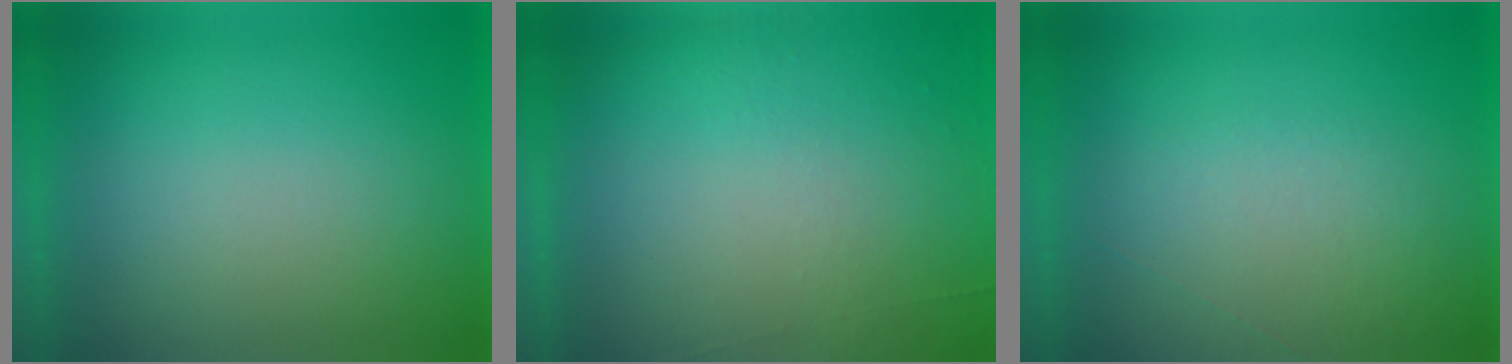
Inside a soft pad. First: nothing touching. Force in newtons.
{"total": 5.8}
{"total": 1.0}